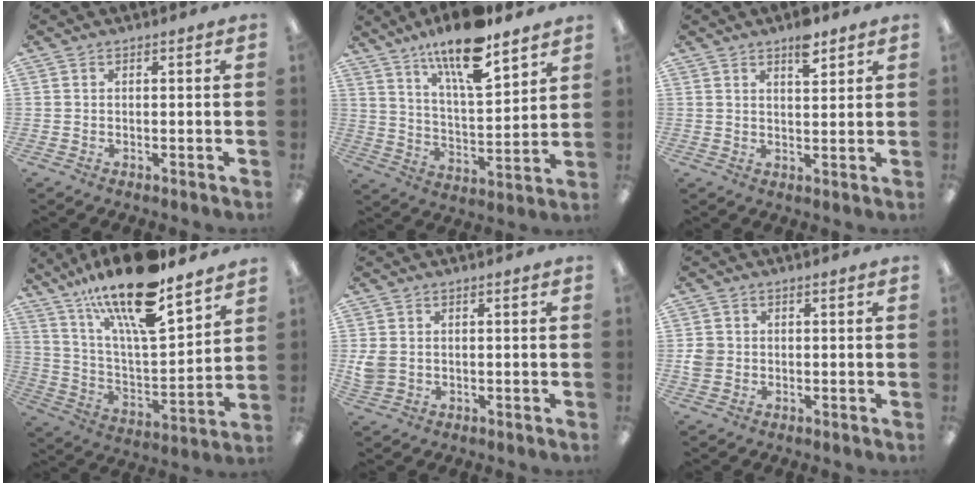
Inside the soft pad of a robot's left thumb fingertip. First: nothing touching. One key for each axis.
{"total": 16.0, "fx": 11.8, "fy": 4.2, "fz": 9.9, "tx": -0.166, "ty": -0.068, "tz": 0.195}
{"total": 5.7, "fx": 4.1, "fy": 2.1, "fz": 3.4, "tx": -0.035, "ty": -0.026, "tz": 0.066}
{"total": 21.8, "fx": 16.9, "fy": 5.7, "fz": 12.6, "tx": -0.222, "ty": -0.108, "tz": 0.284}
{"total": 3.6, "fx": 0.4, "fy": 3.1, "fz": 1.9, "tx": -0.035, "ty": 0.000, "tz": 0.007}
{"total": 2.9, "fx": -0.1, "fy": 2.7, "fz": 0.8, "tx": -0.008, "ty": 0.002, "tz": -0.004}